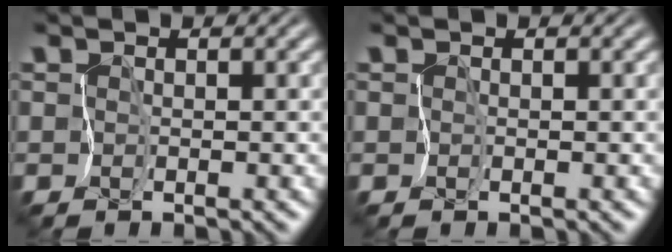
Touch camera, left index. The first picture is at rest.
{"total": 0.0}